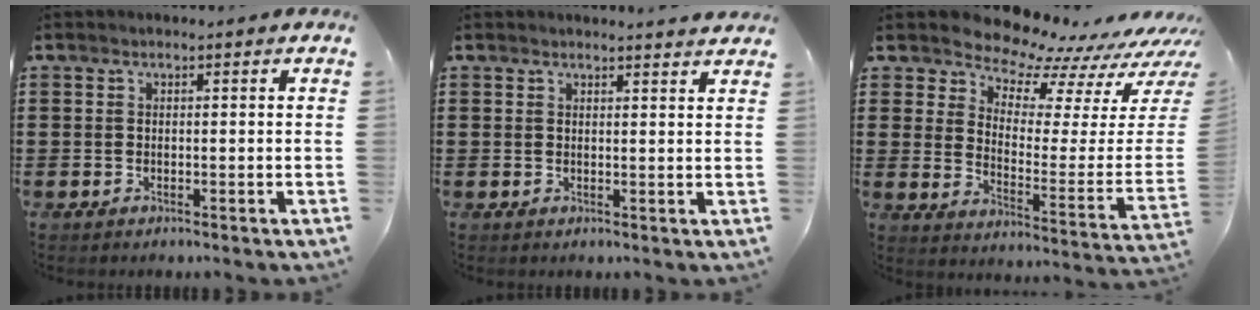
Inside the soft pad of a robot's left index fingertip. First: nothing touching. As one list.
[{"total": 1.7, "force": [1.7, -0.1, 0.3], "torque": [-0.009, -0.001, 0.032]}, {"total": 8.1, "force": [8.0, 1.2, 0.5], "torque": [-0.034, -0.088, 0.136]}]